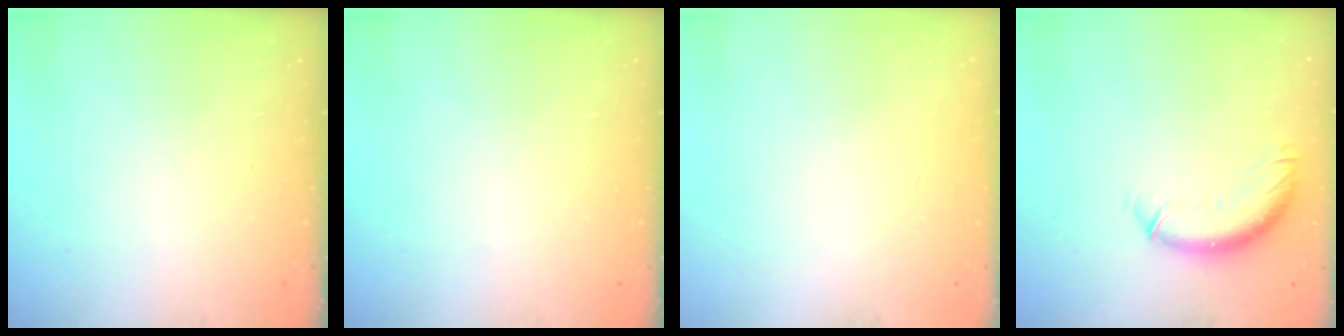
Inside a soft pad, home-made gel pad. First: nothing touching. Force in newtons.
{"total": 0.0}
{"total": 0.0}
{"total": 10.3, "press": 10.2, "slide": 1.4}